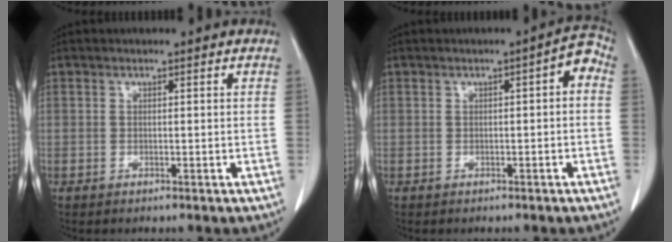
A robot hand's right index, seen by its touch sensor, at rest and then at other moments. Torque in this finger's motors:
{"motor_torque": [0.31, -0.17, 0.16, 0.00]}